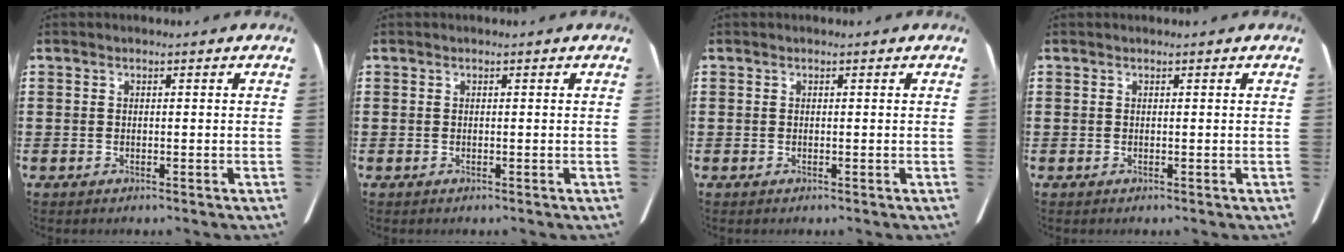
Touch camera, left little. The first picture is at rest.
{"total": 0.0}
{"total": 0.0}
{"total": 0.0}